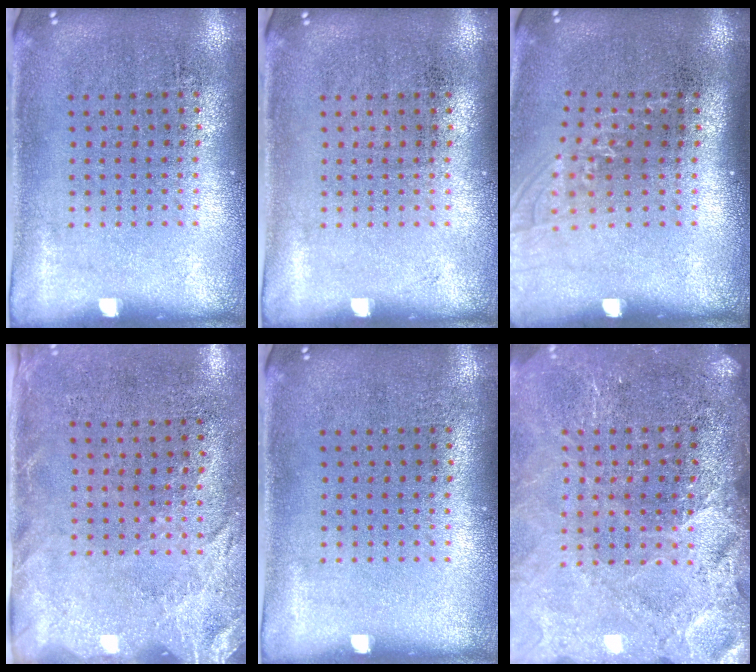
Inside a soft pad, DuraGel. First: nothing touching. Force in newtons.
{"total": 0.0}
{"total": 1.1, "press": 0.9, "slide": 0.6}
{"total": 2.6, "press": 2.0, "slide": 1.5}
{"total": 0.0}
{"total": 3.6, "press": 3.0, "slide": 1.9}